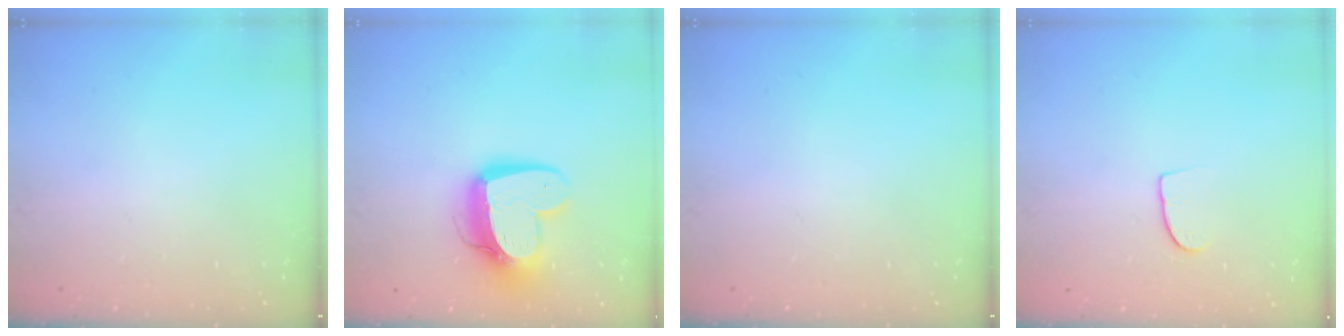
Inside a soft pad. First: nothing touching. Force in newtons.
{"total": 14.6, "press": 14.6, "slide": 1.4}
{"total": 0.0}
{"total": 6.8, "press": 6.8, "slide": 0.6}